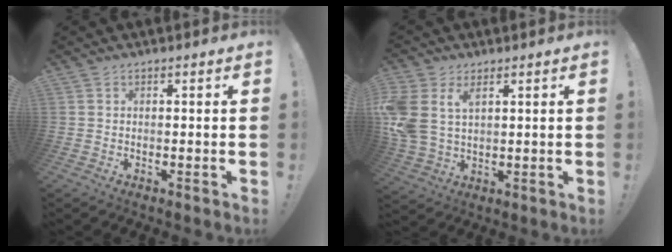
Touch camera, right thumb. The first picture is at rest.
{"total": 9.6, "force": [4.1, 6.3, 5.9], "torque": [-0.126, -0.013, 0.081]}